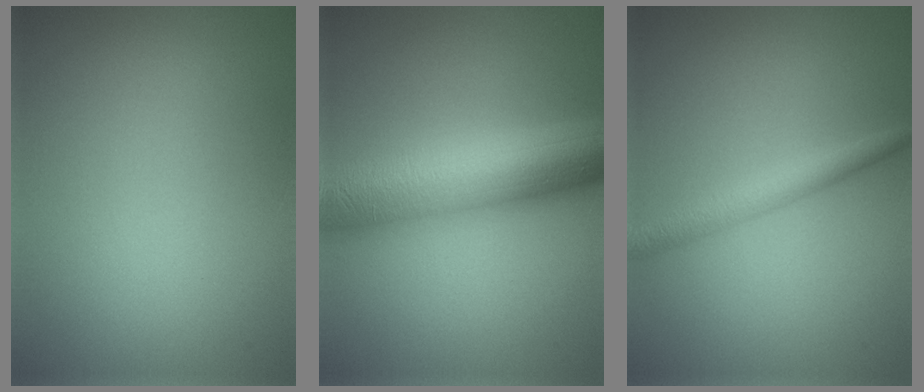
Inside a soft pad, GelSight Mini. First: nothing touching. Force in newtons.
{"total": 10.4, "press": 10.4, "slide": 0.1}
{"total": 2.5, "press": 2.5, "slide": 0.1}